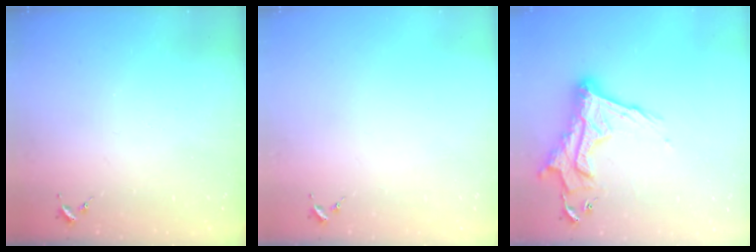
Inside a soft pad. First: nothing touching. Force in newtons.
{"total": 0.0}
{"total": 19.0, "press": 18.9, "slide": 1.5}